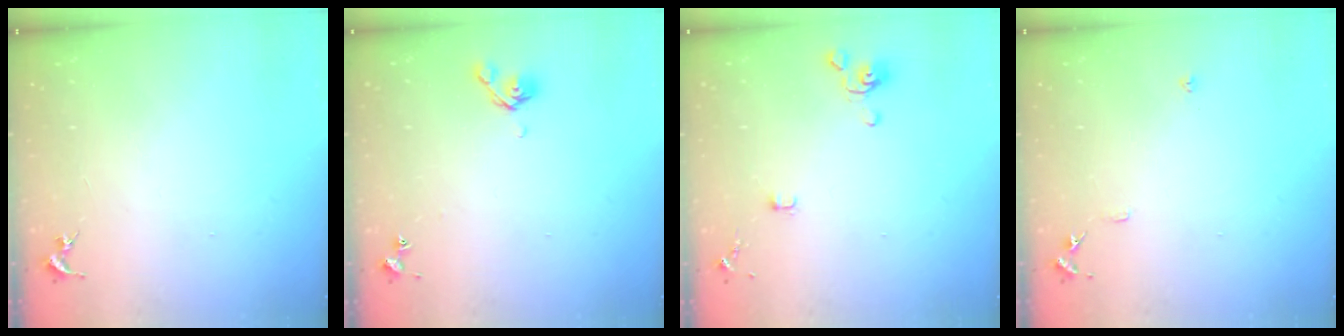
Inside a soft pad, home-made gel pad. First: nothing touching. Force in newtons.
{"total": 5.6, "press": 5.6, "slide": 0.8}
{"total": 3.8, "press": 3.7, "slide": 0.9}
{"total": 6.3, "press": 6.3, "slide": 0.6}